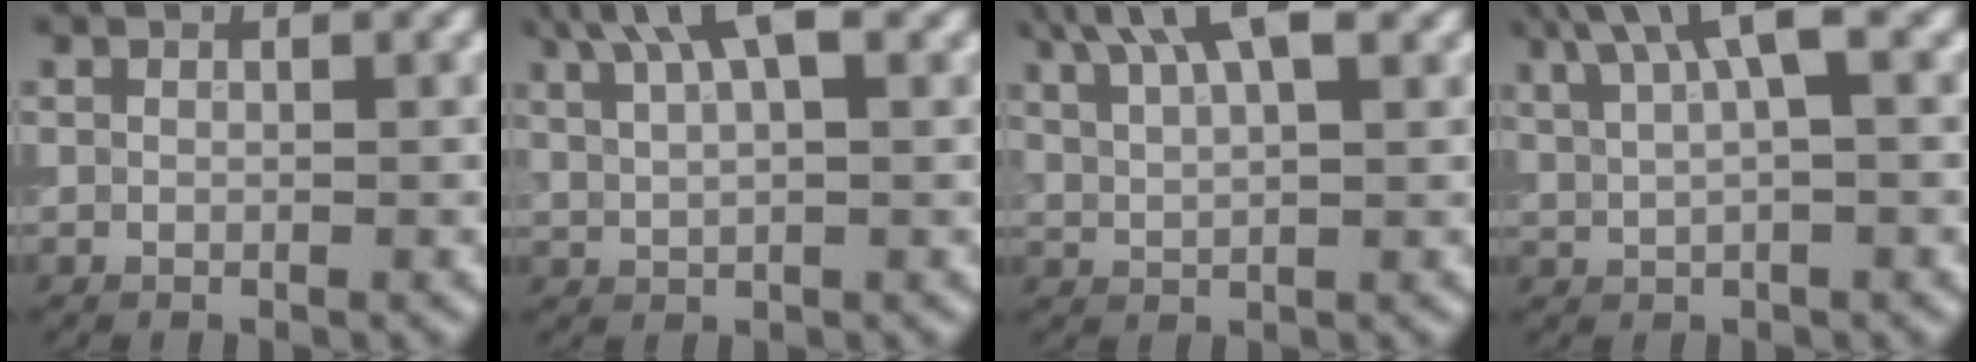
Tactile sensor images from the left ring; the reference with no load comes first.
{"total": 5.5, "force": [3.3, 1.8, 4.1], "torque": [-0.076, 0.012, 0.056]}
{"total": 6.7, "force": [4.2, 2.2, 4.7], "torque": [-0.076, 0.017, 0.058]}
{"total": 5.1, "force": [2.9, 1.2, 4.1], "torque": [-0.072, 0.013, 0.055]}